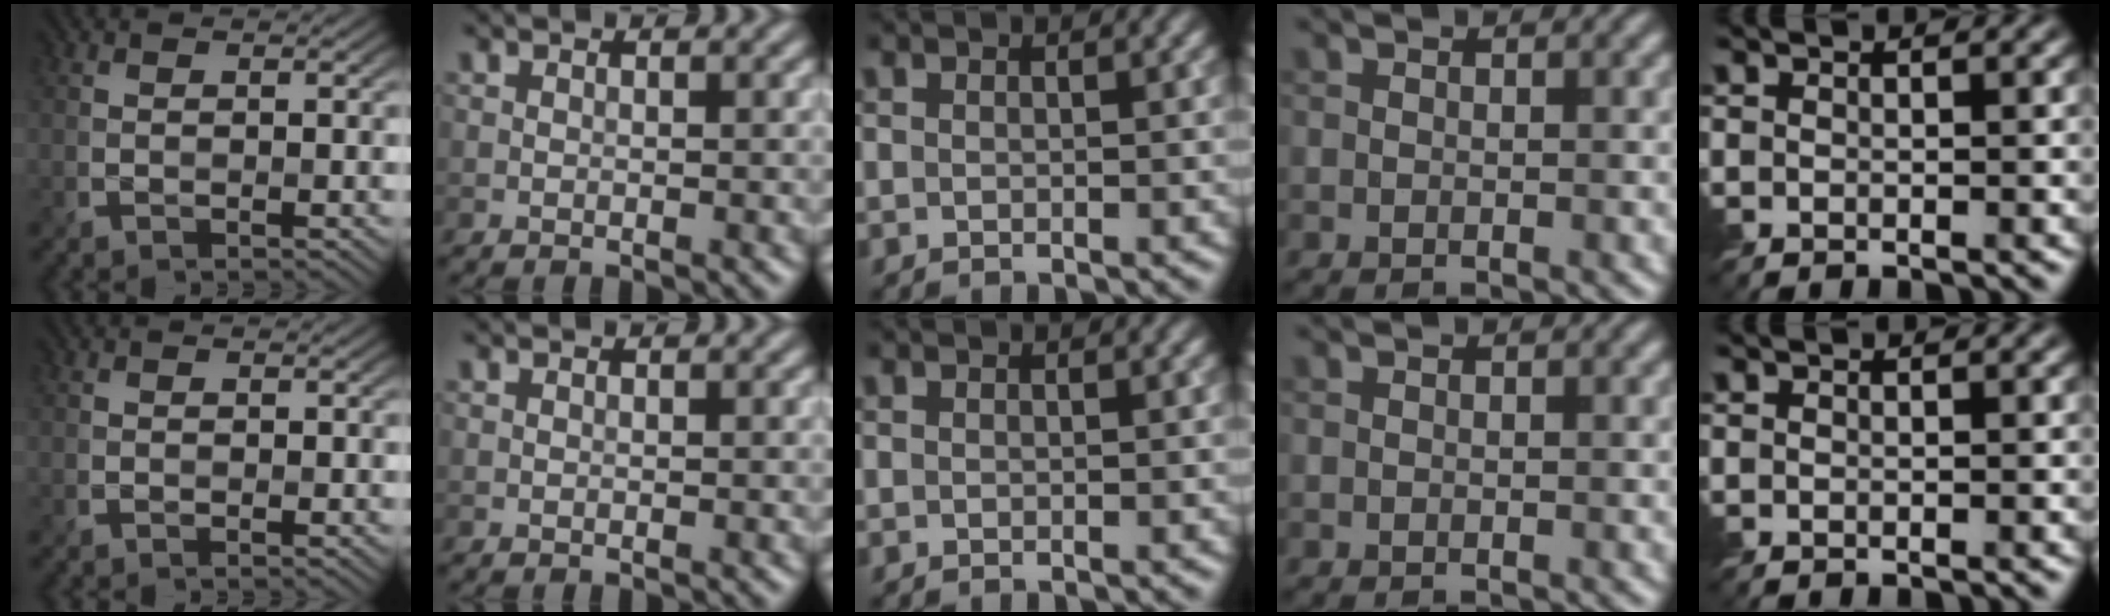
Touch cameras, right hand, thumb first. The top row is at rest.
{}